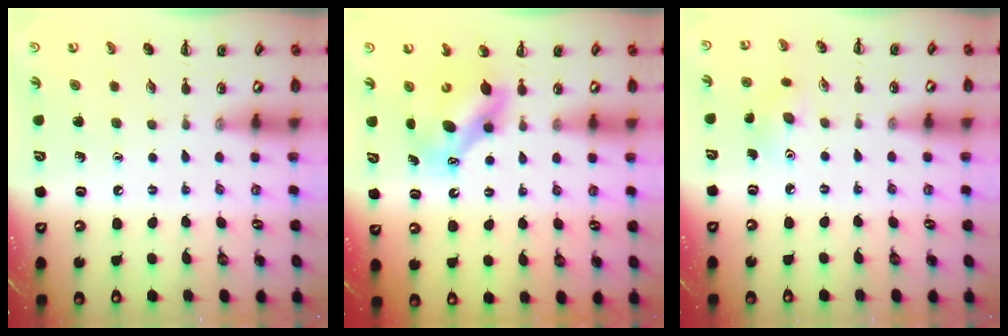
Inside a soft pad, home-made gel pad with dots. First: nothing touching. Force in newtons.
{"total": 6.9, "press": 6.7, "slide": 1.6}
{"total": 4.7, "press": 4.5, "slide": 1.1}